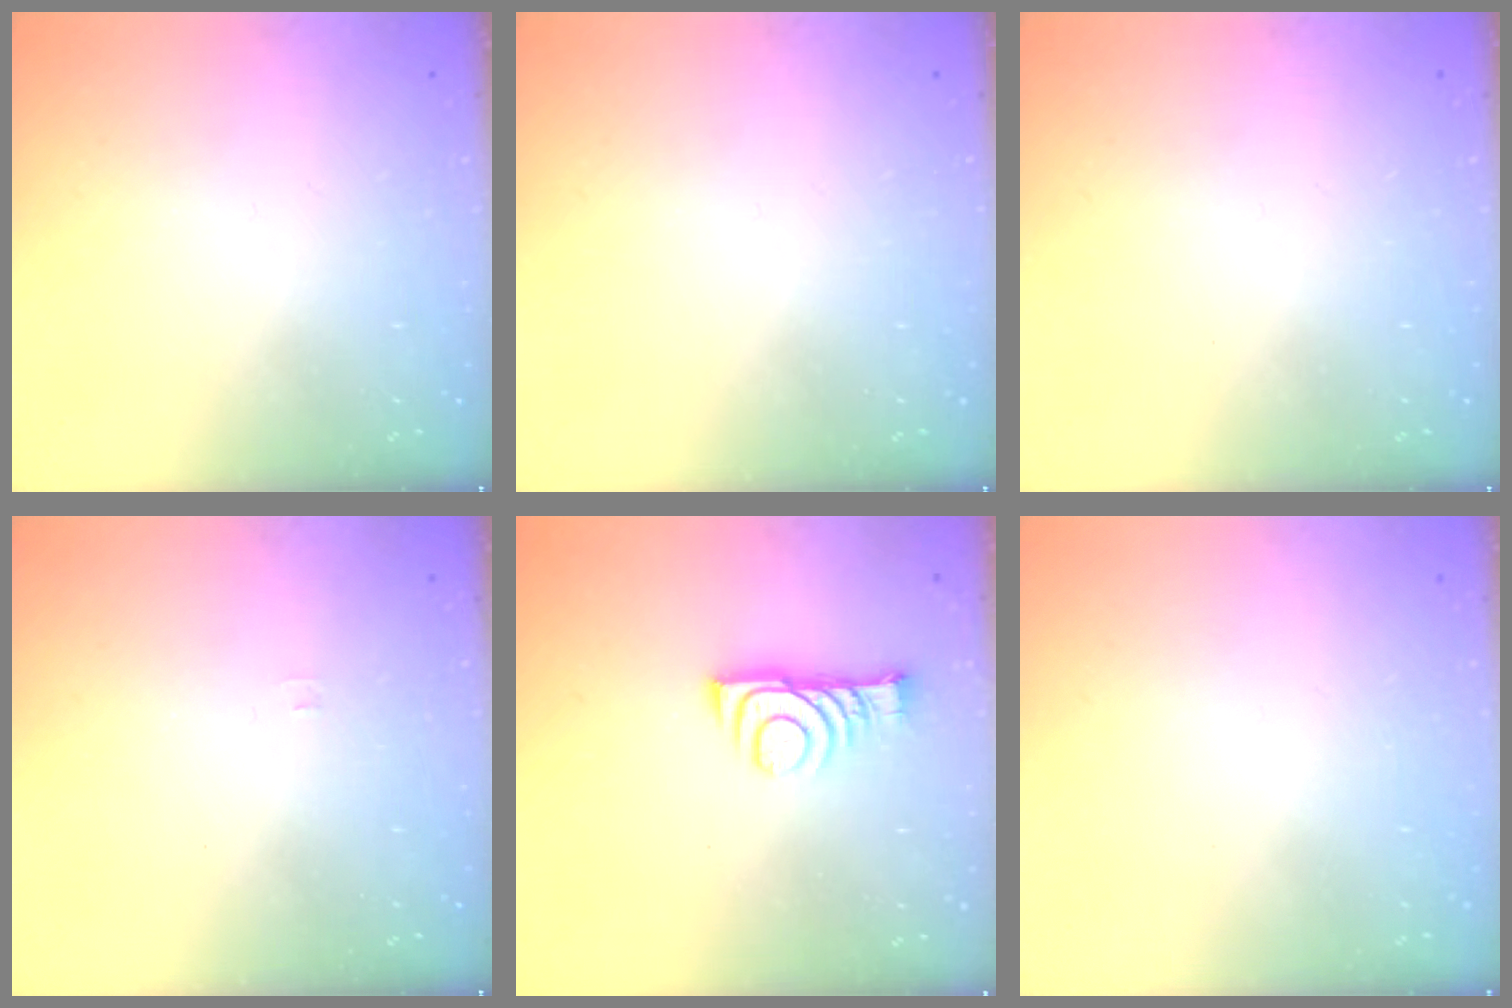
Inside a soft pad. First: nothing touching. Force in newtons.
{"total": 0.0}
{"total": 0.0}
{"total": 3.3, "press": 3.3, "slide": 0.4}
{"total": 9.4, "press": 9.4, "slide": 0.9}
{"total": 1.7, "press": 1.7, "slide": 0.1}